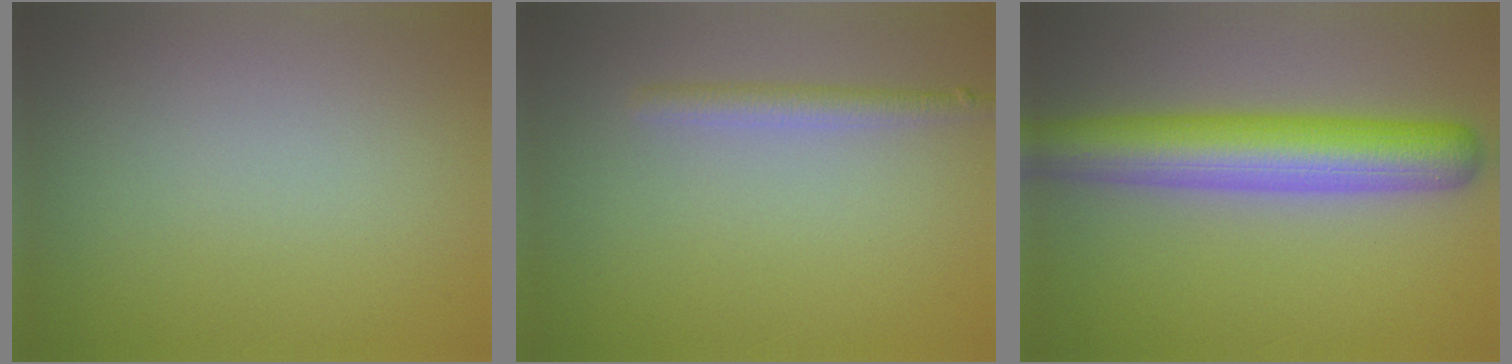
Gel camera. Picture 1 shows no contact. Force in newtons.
{"total": 1.8, "press": 1.8, "slide": 0.1}
{"total": 8.0, "press": 8.0, "slide": 0.3}